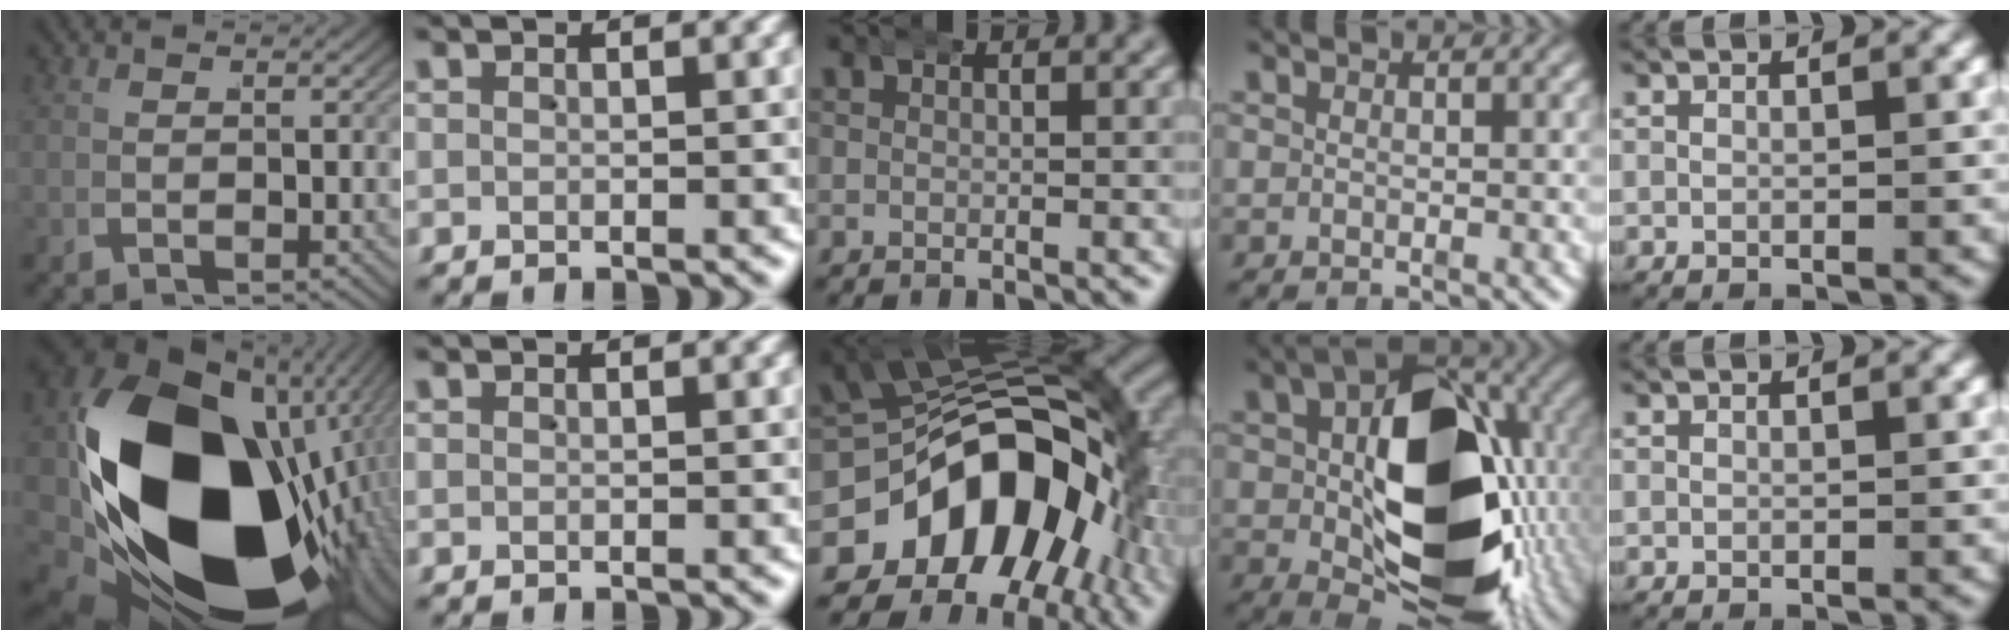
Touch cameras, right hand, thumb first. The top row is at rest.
{"thumb": {"total": 39.2, "force": [-5.2, 23.5, 30.9], "torque": [-0.509, -0.066, -0.044]}, "middle": {"total": 23.9, "force": [-3.4, 17.6, 15.7], "torque": [-0.275, -0.056, -0.043]}, "ring": {"total": 22.0, "force": [-2.3, 13.2, 17.4], "torque": [-0.287, -0.048, -0.007]}}